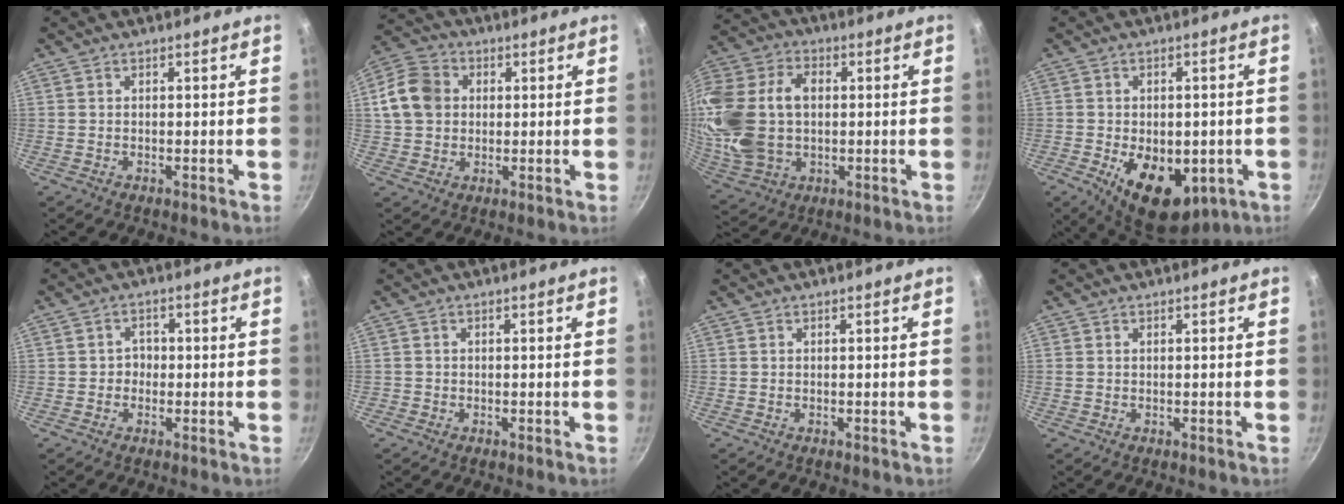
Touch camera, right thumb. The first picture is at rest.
{"total": 10.2, "force": [1.4, 8.6, 5.3], "torque": [-0.075, 0.011, 0.012]}
{"total": 21.4, "force": [1.2, 15.0, 15.2], "torque": [-0.310, 0.023, 0.029]}
{"total": 14.6, "force": [-4.5, 8.9, 10.7], "torque": [-0.124, -0.011, -0.048]}
{"total": 2.5, "force": [-0.5, 2.3, 0.9], "torque": [0.008, 0.007, -0.012]}
{"total": 0.7, "force": [-0.3, 0.6, 0.0], "torque": [0.000, 0.002, -0.008]}
{"total": 0.0}
{"total": 0.7, "force": [0.2, 0.6, 0.3], "torque": [-0.007, 0.002, 0.003]}